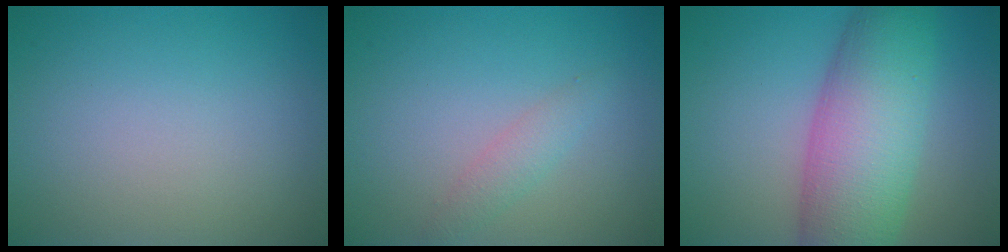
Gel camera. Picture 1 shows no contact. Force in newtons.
{"total": 1.5, "press": 1.5, "slide": 0.0}
{"total": 10.0, "press": 10.0, "slide": 0.3}